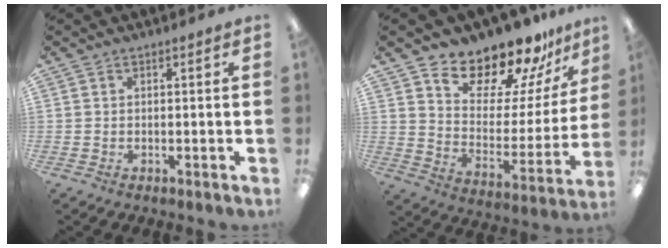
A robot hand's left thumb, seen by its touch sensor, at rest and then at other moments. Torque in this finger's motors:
{"motor_torque": [0.41, 0.38, 1.41, -1.36, 0.08]}